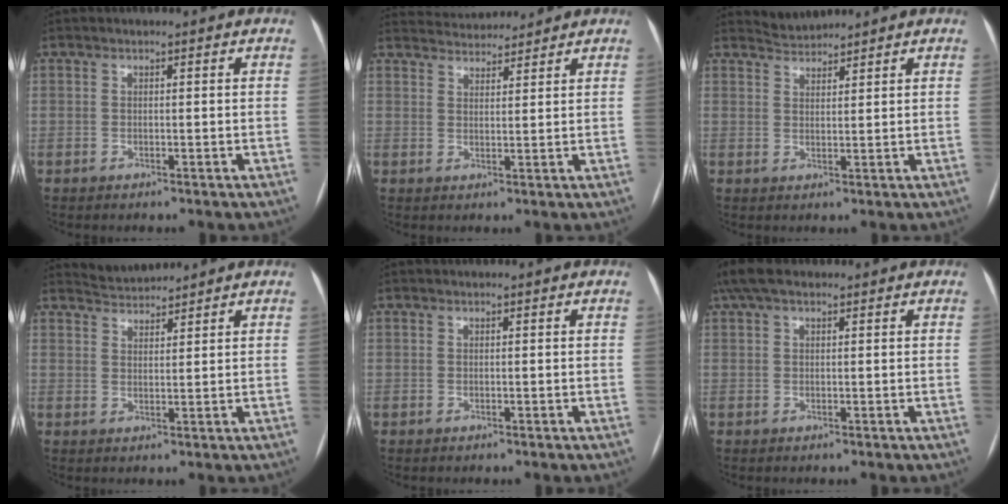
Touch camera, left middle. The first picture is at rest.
{"total": 6.1, "force": [6.0, 0.7, 0.4], "torque": [-0.013, 0.025, 0.092]}
{"total": 2.5, "force": [2.4, -0.2, -0.8], "torque": [0.004, 0.006, 0.052]}
{"total": 3.1, "force": [3.0, -0.2, -0.7], "torque": [0.002, 0.010, 0.062]}
{"total": 0.0}
{"total": 4.4, "force": [3.0, 1.8, 2.7], "torque": [-0.064, 0.039, 0.059]}